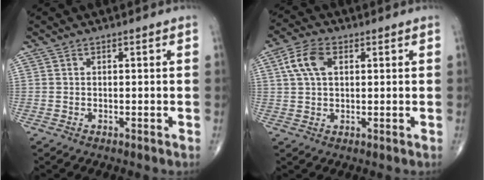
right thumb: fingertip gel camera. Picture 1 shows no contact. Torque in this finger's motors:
{"motor_torque": [-0.76, 0.79, 0.57, 0.20, 0.28]}